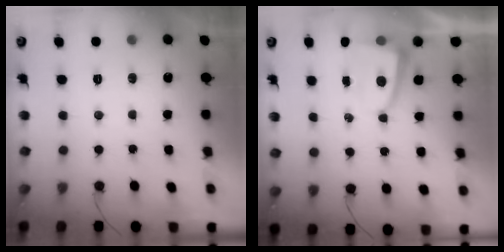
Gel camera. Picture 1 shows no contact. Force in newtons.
{"total": 2.0, "press": 2.0, "slide": 0.3}